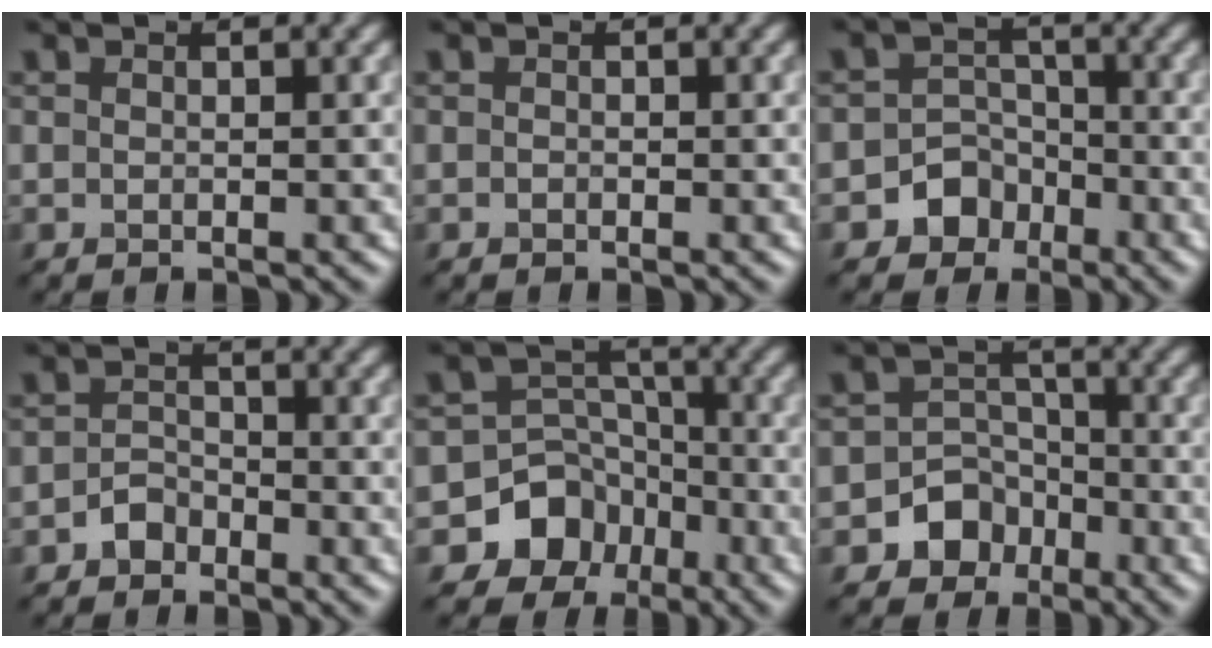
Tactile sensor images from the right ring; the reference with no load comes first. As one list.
[{"total": 0.0}, {"total": 4.1, "force": [-2.3, 3.3, 0.7], "torque": [0.023, 0.007, -0.048]}, {"total": 1.8, "force": [-1.3, 1.2, 0.5], "torque": [-0.003, 0.009, -0.025]}, {"total": 8.4, "force": [-4.7, 6.8, 1.4], "torque": [0.000, 0.000, -0.103]}, {"total": 5.1, "force": [-2.7, 4.2, 1.0], "torque": [0.020, 0.005, -0.065]}]